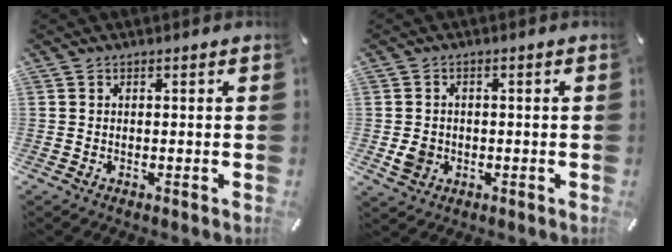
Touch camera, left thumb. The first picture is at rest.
{"total": 4.1, "force": [-0.8, 3.7, 1.7], "torque": [-0.019, -0.003, -0.017]}